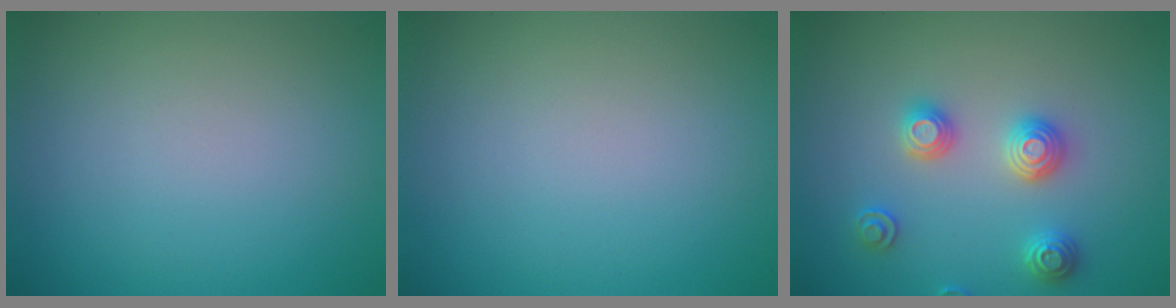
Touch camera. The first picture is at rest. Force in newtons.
{"total": 0.0}
{"total": 2.9, "press": 2.9, "slide": 0.2}